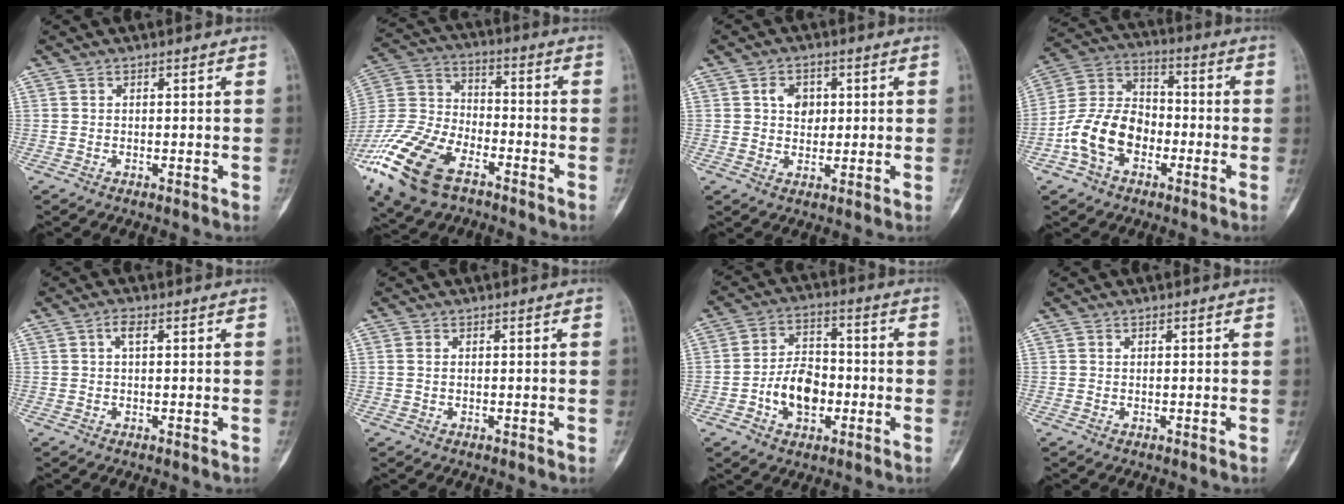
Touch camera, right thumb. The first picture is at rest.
{"total": 19.4, "force": [-11.2, 10.1, 12.2], "torque": [-0.270, 0.033, -0.216]}
{"total": 4.6, "force": [1.2, 3.7, 2.5], "torque": [-0.016, -0.001, 0.018]}
{"total": 13.2, "force": [-4.5, 9.0, 8.6], "torque": [-0.154, 0.043, -0.089]}
{"total": 1.9, "force": [0.4, 0.8, 1.6], "torque": [-0.034, 0.005, 0.006]}
{"total": 0.7, "force": [0.1, 0.5, 0.5], "torque": [-0.008, 0.001, 0.002]}
{"total": 10.2, "force": [-2.7, 6.8, 7.1], "torque": [-0.100, 0.027, -0.050]}
{"total": 0.0}